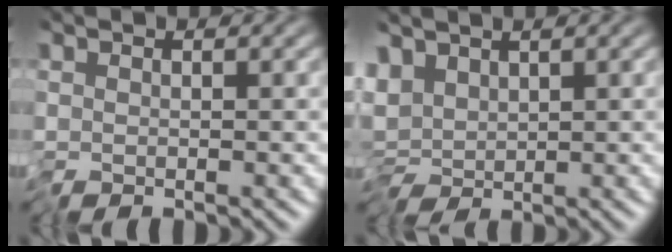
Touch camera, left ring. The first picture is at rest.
{"total": 2.8, "force": [0.3, 1.6, 2.3], "torque": [-0.039, 0.003, 0.003]}